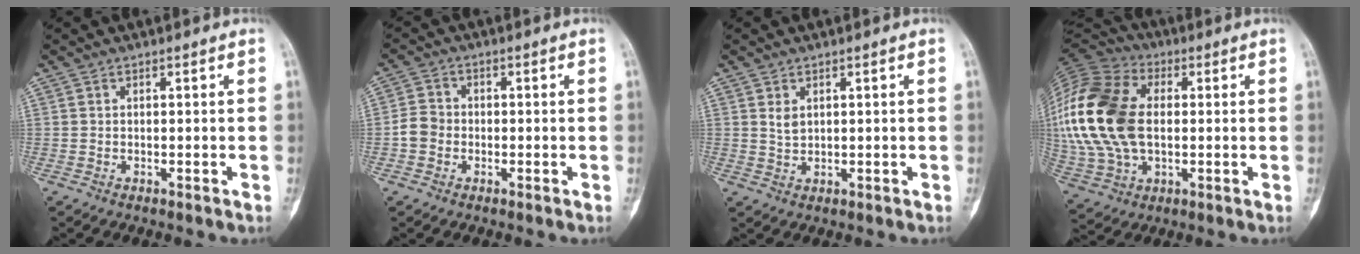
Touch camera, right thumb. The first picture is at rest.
{"total": 3.3, "force": [-0.9, 2.8, 1.4], "torque": [-0.019, 0.009, -0.024]}
{"total": 2.0, "force": [0.8, 1.3, 1.3], "torque": [-0.015, -0.005, 0.019]}
{"total": 24.2, "force": [1.3, 15.4, 18.6], "torque": [-0.412, 0.004, 0.024]}